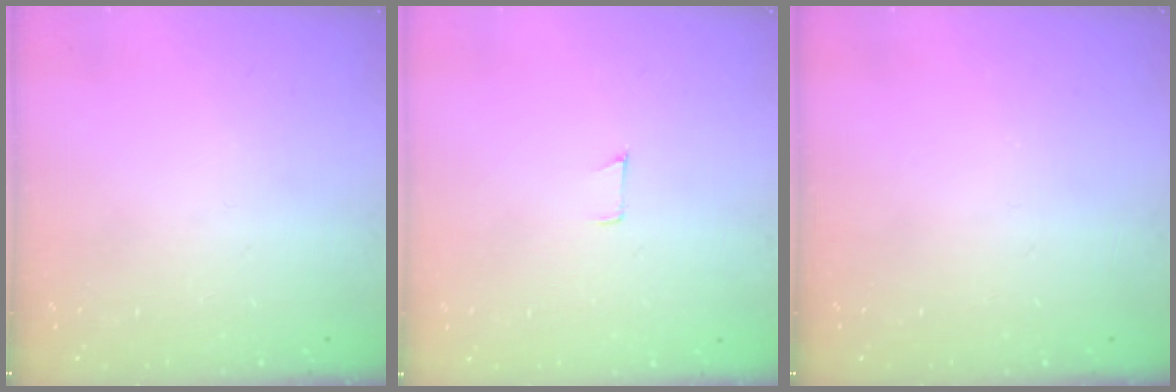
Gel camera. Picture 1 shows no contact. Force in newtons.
{"total": 3.6, "press": 3.6, "slide": 0.3}
{"total": 0.0}